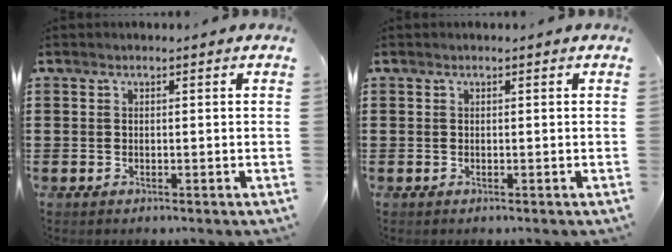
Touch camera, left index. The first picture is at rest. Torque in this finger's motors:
{"motor_torque": [0.00, 0.00, 0.00, 0.00]}